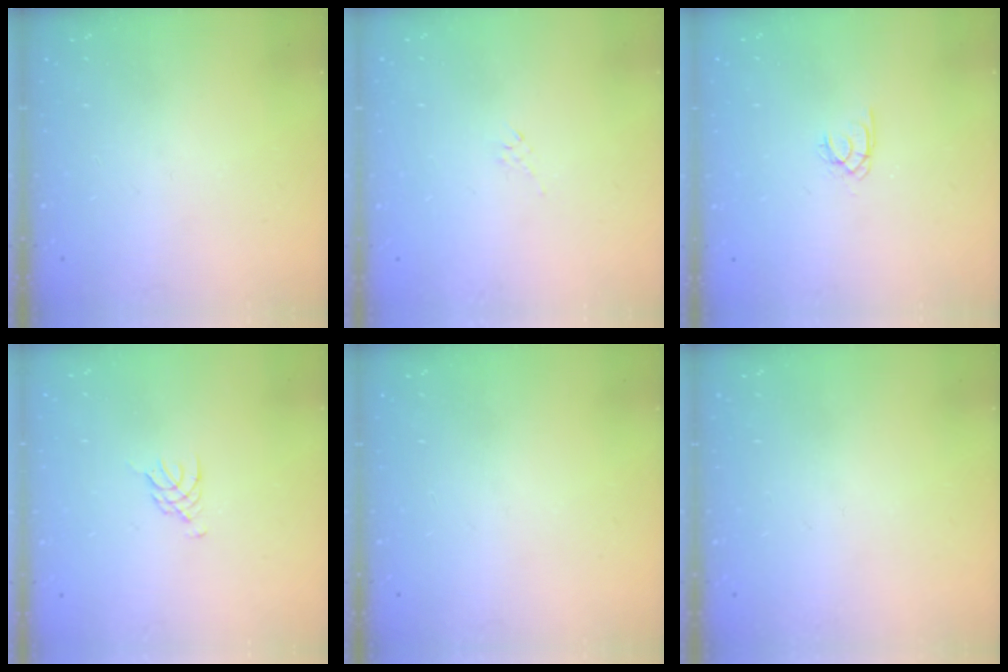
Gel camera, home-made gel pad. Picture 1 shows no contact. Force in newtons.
{"total": 2.8, "press": 2.7, "slide": 0.6}
{"total": 1.7, "press": 1.6, "slide": 0.4}
{"total": 2.8, "press": 2.8, "slide": 0.5}
{"total": 0.0}
{"total": 0.0}